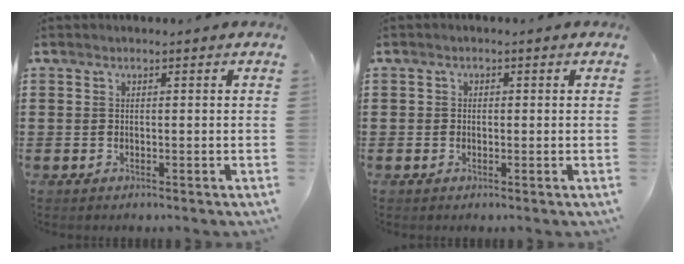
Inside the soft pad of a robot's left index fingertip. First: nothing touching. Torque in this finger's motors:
{"motor_torque": [0.07, 0.42, -0.08, -0.01]}